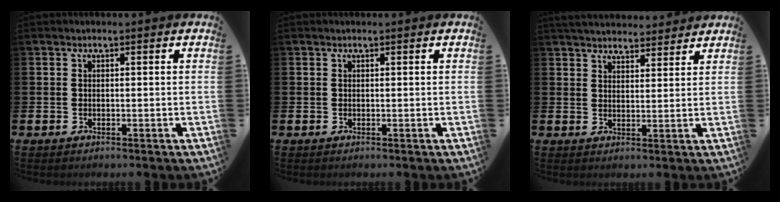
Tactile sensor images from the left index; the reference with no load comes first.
{"total": 0.0}
{"total": 4.3, "force": [4.2, 0.7, 0.1], "torque": [-0.012, -0.020, 0.078]}